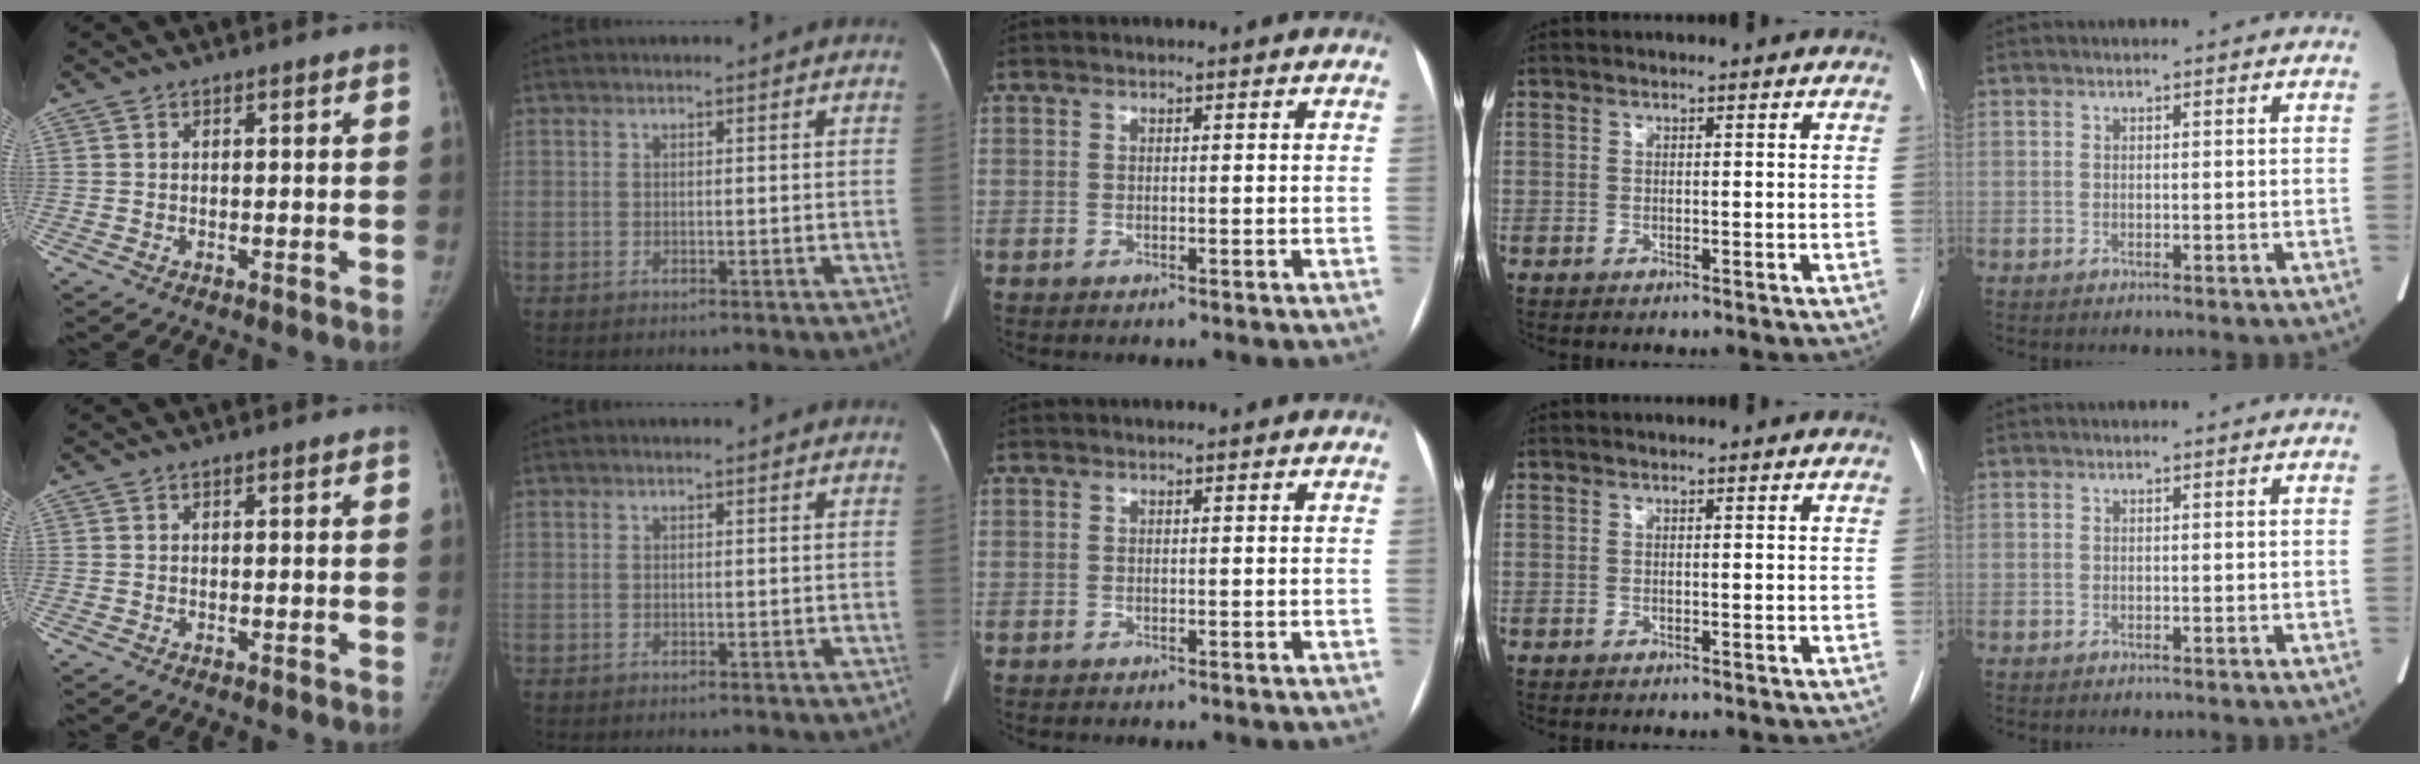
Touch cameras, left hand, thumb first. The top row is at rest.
{}